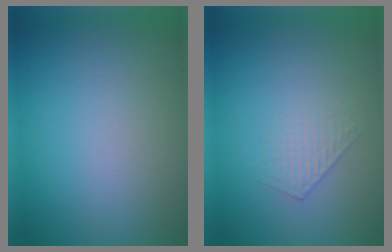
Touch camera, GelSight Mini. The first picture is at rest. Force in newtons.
{"total": 1.0, "press": 0.4, "slide": 0.9}